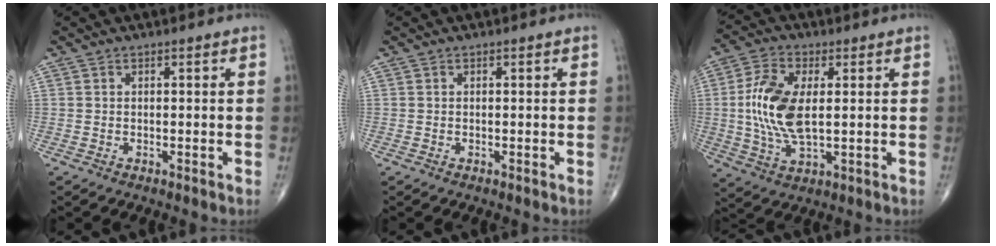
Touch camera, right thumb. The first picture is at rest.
{"total": 0.0}
{"total": 12.5, "force": [1.0, 6.1, 10.8], "torque": [-0.227, -0.003, 0.021]}